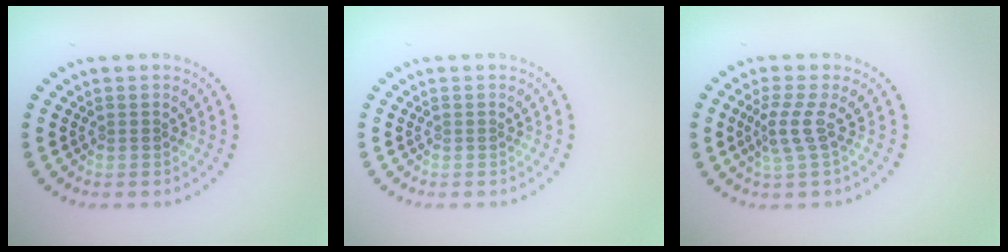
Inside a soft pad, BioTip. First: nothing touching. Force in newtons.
{"total": 0.0}
{"total": 2.4, "press": 1.5, "slide": 1.8}